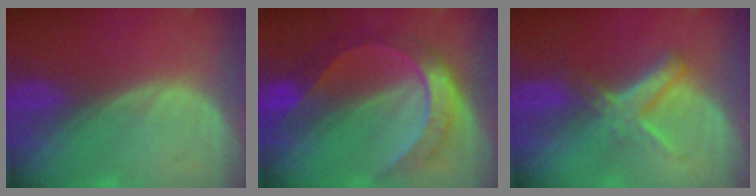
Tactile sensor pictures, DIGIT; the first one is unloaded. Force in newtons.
{"total": 8.5, "press": 8.5, "slide": 0.7}
{"total": 5.6, "press": 5.1, "slide": 2.2}